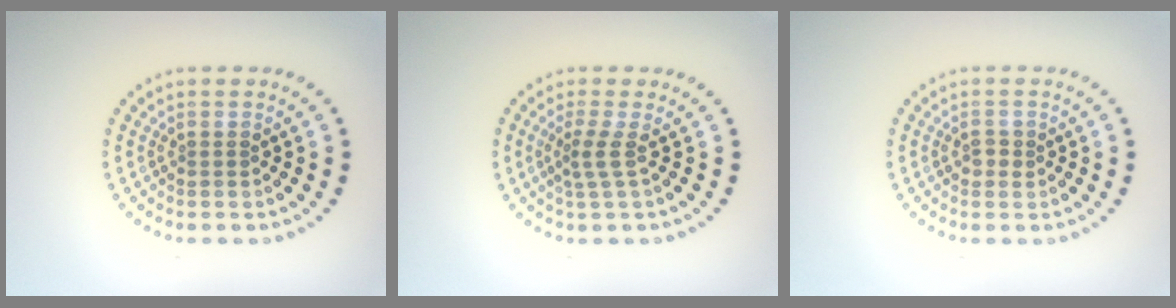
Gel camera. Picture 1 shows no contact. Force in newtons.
{"total": 1.9, "press": 1.2, "slide": 1.5}
{"total": 1.2, "press": 1.2, "slide": 0.2}